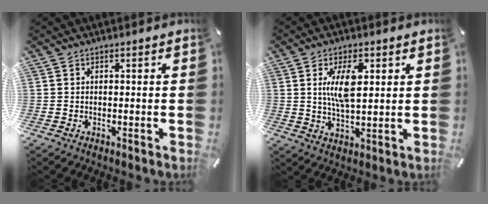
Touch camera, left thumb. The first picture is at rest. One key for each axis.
{"total": 9.7, "fx": 2.9, "fy": 4.4, "fz": 8.1, "tx": -0.164, "ty": -0.009, "tz": 0.039}